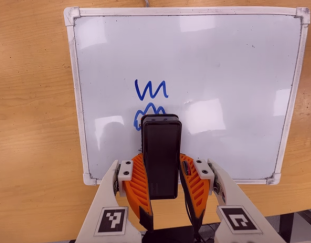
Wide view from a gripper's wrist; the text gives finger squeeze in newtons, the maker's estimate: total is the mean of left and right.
{"total": 7.4, "left": 5.9, "right": 8.9}